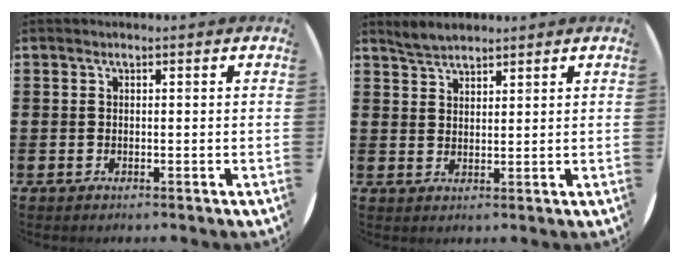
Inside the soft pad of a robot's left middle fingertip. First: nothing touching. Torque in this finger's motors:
{"motor_torque": [0.17, -0.12, 0.04, 0.01]}